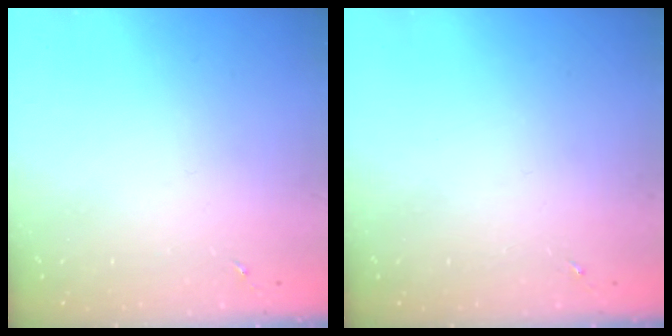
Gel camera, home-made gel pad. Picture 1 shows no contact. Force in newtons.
{"total": 0.0}